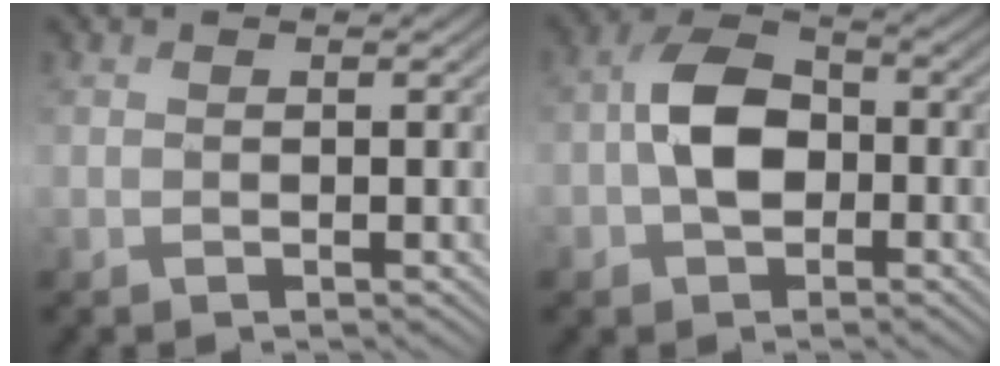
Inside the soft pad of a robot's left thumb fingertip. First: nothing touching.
{"total": 6.9, "force": [-1.3, 4.6, 4.9], "torque": [-0.097, 0.011, -0.037]}